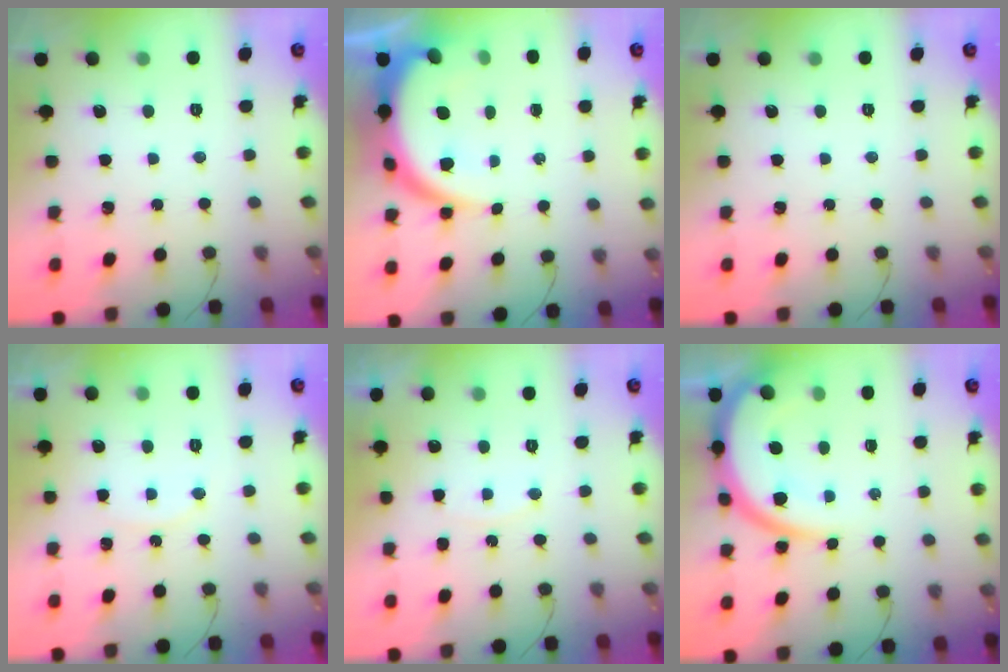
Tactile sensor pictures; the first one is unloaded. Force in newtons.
{"total": 10.2, "press": 10.2, "slide": 1.0}
{"total": 0.0}
{"total": 5.3, "press": 5.3, "slide": 0.4}
{"total": 4.4, "press": 4.4, "slide": 0.5}
{"total": 14.0, "press": 13.9, "slide": 1.5}